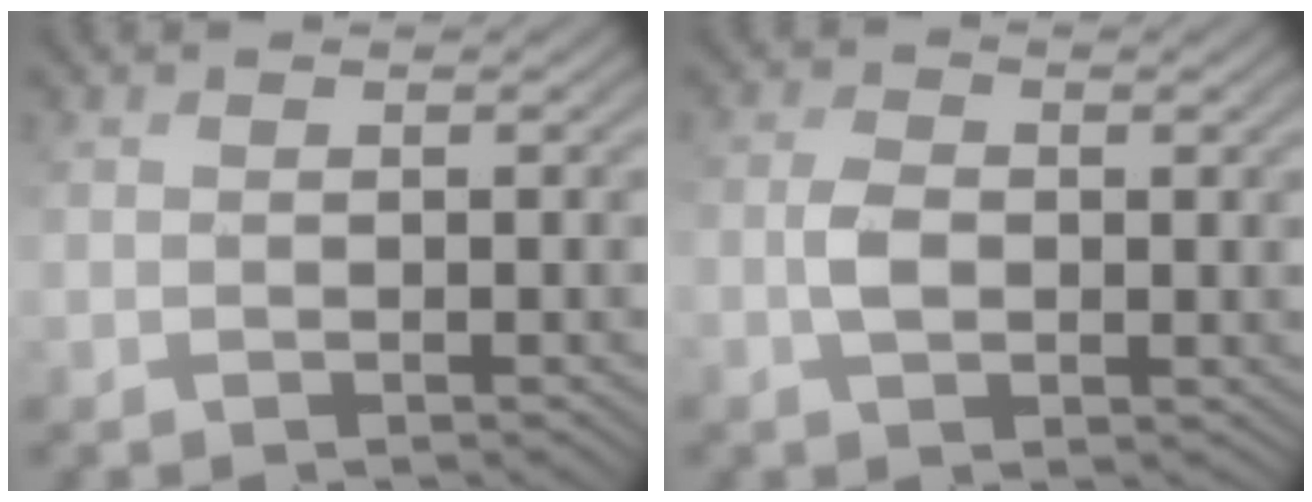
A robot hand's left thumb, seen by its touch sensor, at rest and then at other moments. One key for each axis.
{"total": 3.2, "fx": -0.4, "fy": 1.9, "fz": 2.6, "tx": -0.053, "ty": 0.001, "tz": -0.010}